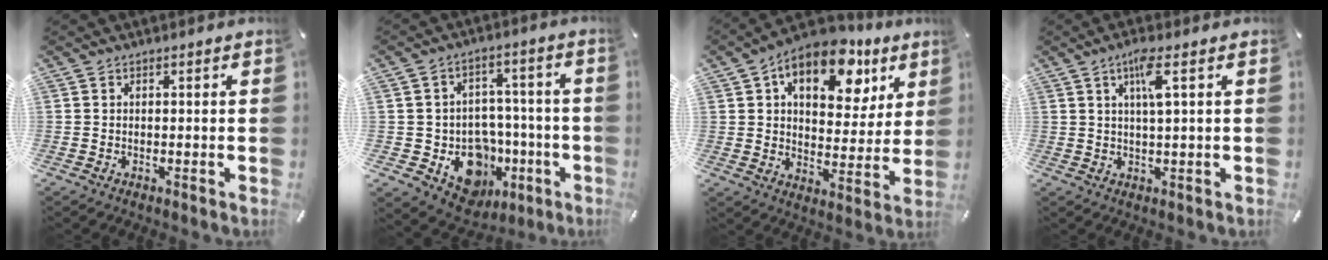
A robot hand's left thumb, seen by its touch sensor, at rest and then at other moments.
{"total": 12.5, "force": [-3.9, 10.8, 4.9], "torque": [-0.045, 0.018, -0.046]}
{"total": 15.0, "force": [8.2, 8.8, 9.0], "torque": [-0.116, -0.044, 0.134]}
{"total": 5.8, "force": [2.1, 0.7, 5.3], "torque": [-0.109, 0.002, 0.032]}